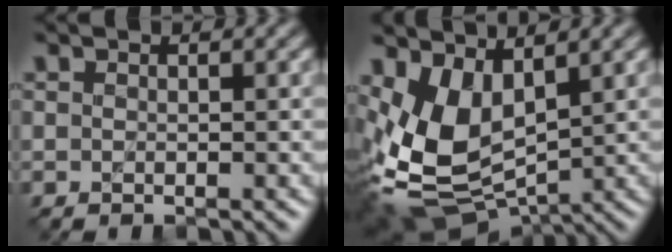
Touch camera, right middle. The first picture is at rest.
{"total": 7.7, "force": [0.9, 5.0, 5.9], "torque": [-0.136, -0.018, 0.018]}